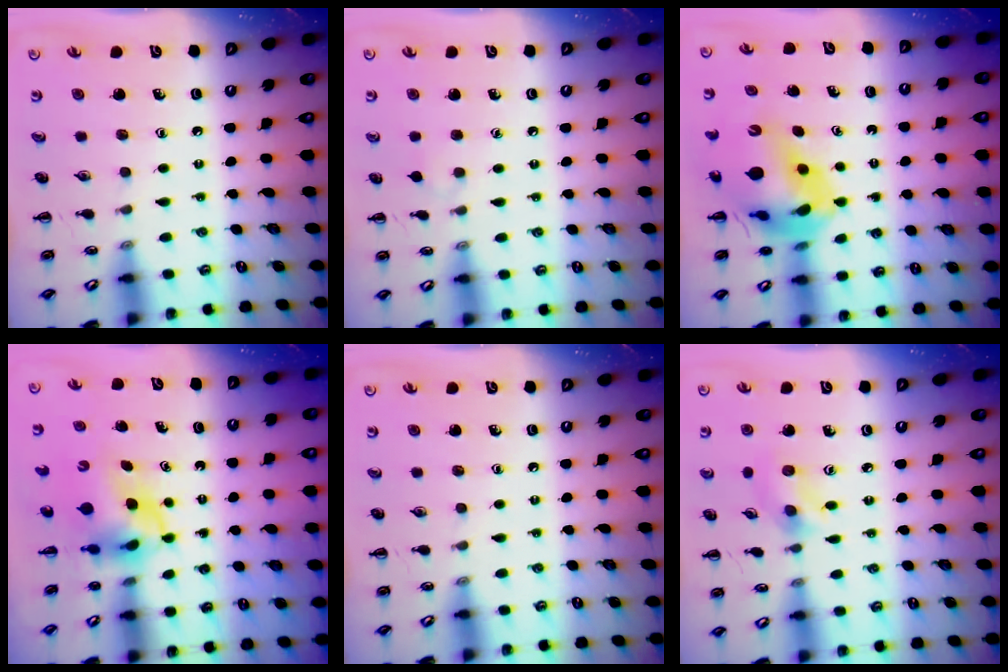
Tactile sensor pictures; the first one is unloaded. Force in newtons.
{"total": 2.6, "press": 2.4, "slide": 1.1}
{"total": 12.0, "press": 11.4, "slide": 3.6}
{"total": 5.8, "press": 5.7, "slide": 1.0}
{"total": 0.0}
{"total": 3.3, "press": 3.2, "slide": 0.7}